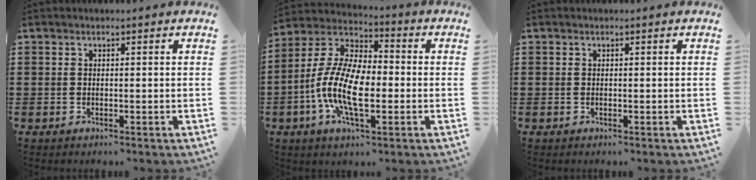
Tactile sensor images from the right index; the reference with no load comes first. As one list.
[{"total": 12.3, "force": [-3.4, 5.5, 10.5], "torque": [-0.253, -0.010, -0.071]}, {"total": 0.0}]